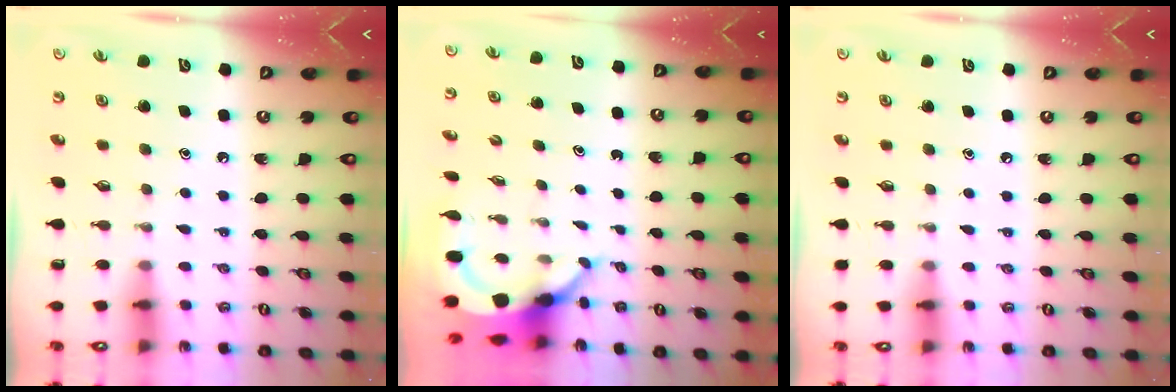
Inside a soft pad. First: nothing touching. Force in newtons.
{"total": 5.4, "press": 5.3, "slide": 0.7}
{"total": 0.0}